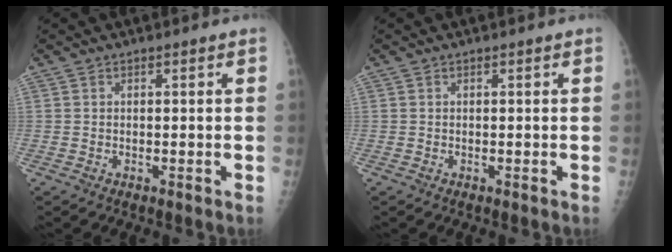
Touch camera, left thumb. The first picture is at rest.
{"total": 0.0}